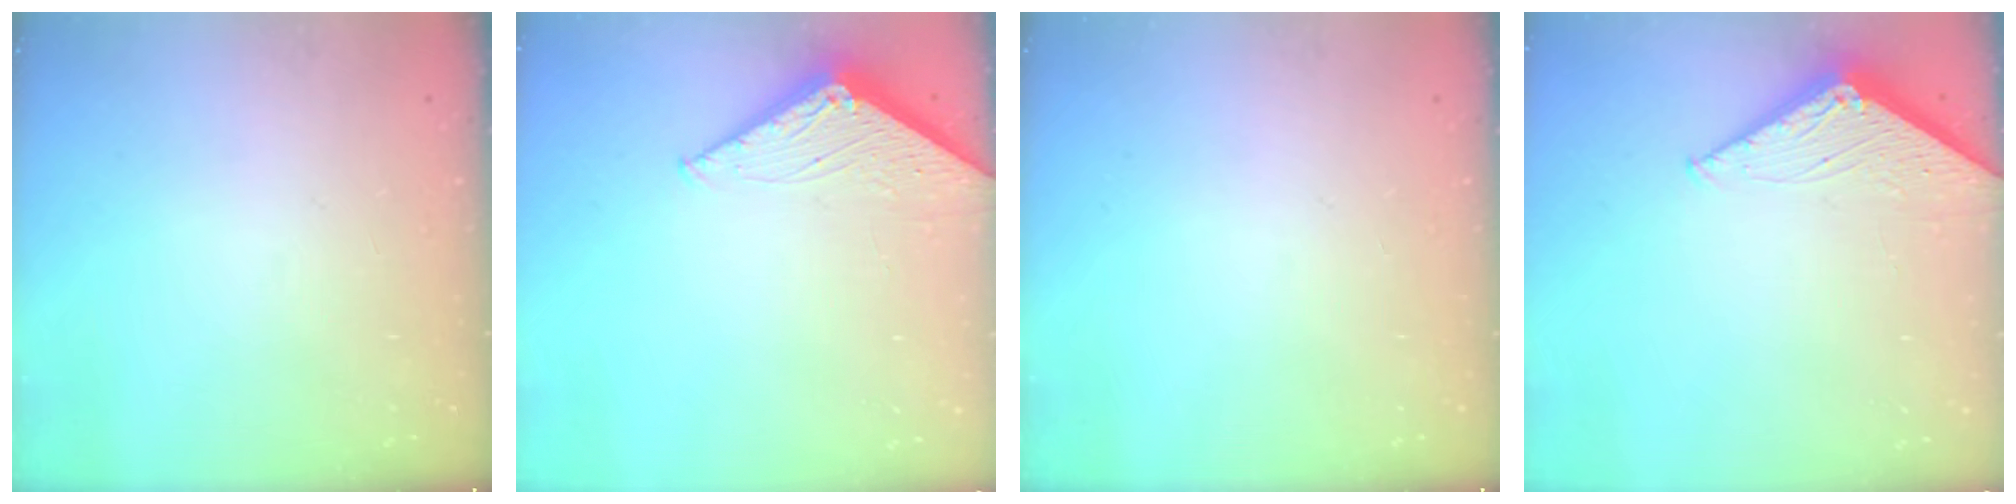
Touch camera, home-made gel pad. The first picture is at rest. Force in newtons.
{"total": 2.8, "press": 2.8, "slide": 0.2}
{"total": 0.0}
{"total": 2.8, "press": 2.8, "slide": 0.2}